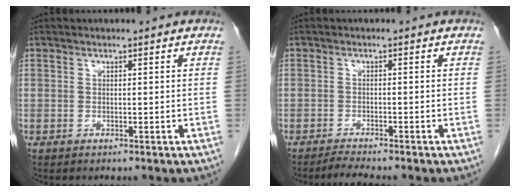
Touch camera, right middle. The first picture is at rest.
{"total": 2.7, "force": [-2.5, -0.4, 0.9], "torque": [-0.023, -0.011, -0.044]}